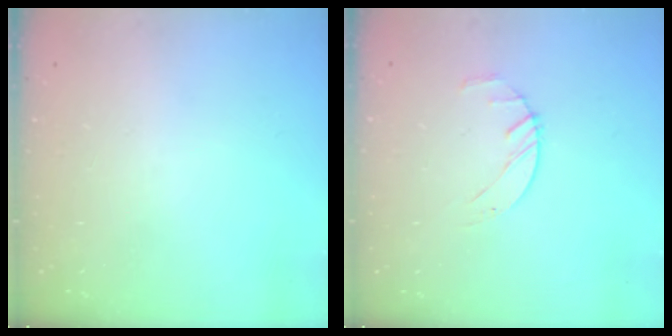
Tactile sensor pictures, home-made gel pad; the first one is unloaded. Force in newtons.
{"total": 2.5, "press": 2.5, "slide": 0.4}